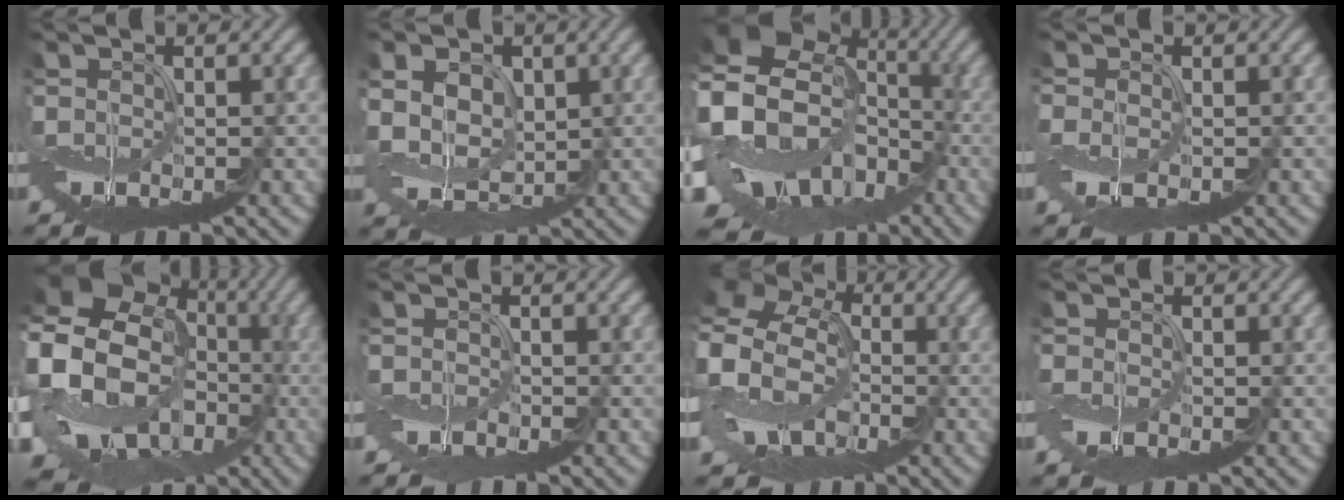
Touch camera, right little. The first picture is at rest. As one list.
[{"total": 5.2, "force": [1.0, 4.1, 3.1], "torque": [-0.071, 0.001, 0.019]}, {"total": 17.0, "force": [-2.4, 13.3, 10.3], "torque": [-0.186, -0.005, -0.027]}, {"total": 1.9, "force": [-0.6, 1.3, 1.2], "torque": [-0.038, -0.008, -0.010]}, {"total": 18.3, "force": [-1.4, 15.1, 10.3], "torque": [-0.192, -0.006, -0.034]}, {"total": 1.4, "force": [-1.2, 0.7, 0.4], "torque": [-0.006, -0.005, -0.027]}, {"total": 15.8, "force": [-0.9, 13.1, 8.8], "torque": [-0.200, 0.011, -0.054]}, {"total": 1.6, "force": [-0.8, 1.1, 0.8], "torque": [-0.026, -0.006, -0.017]}]